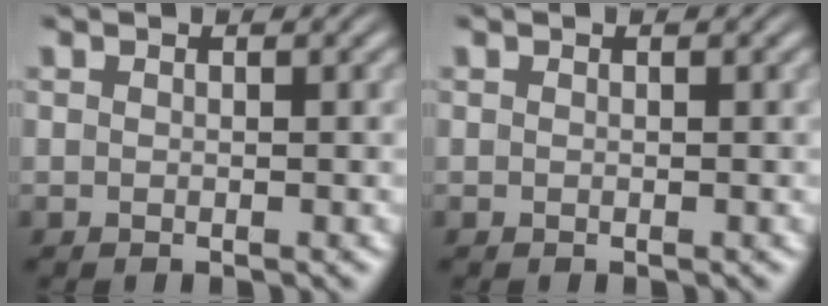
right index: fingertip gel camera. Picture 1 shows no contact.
{"total": 0.0}